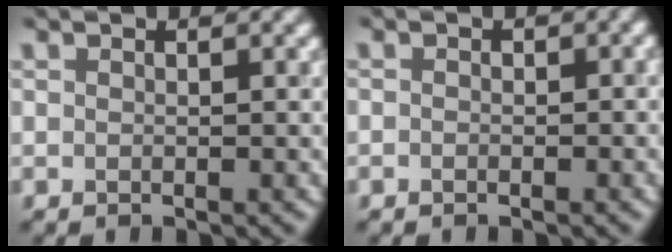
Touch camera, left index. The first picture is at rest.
{"total": 1.3, "force": [-0.4, 0.9, 0.8], "torque": [-0.008, -0.003, -0.007]}